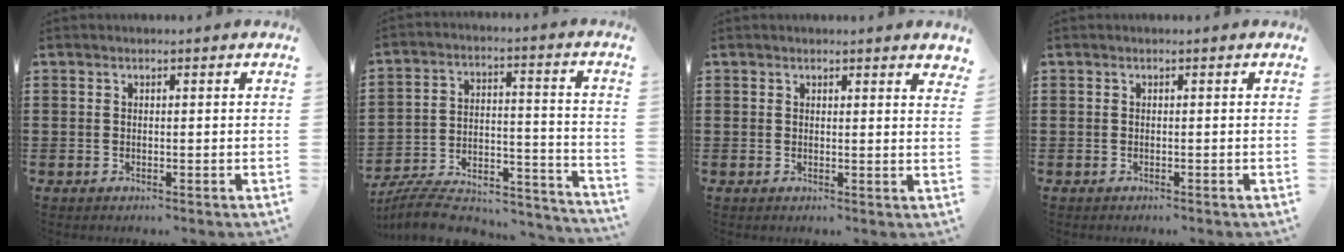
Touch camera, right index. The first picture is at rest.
{"total": 7.9, "force": [-7.1, 2.2, 2.6], "torque": [-0.043, 0.006, -0.136]}
{"total": 1.0, "force": [0.9, 0.1, 0.2], "torque": [0.002, -0.002, 0.016]}
{"total": 0.0}